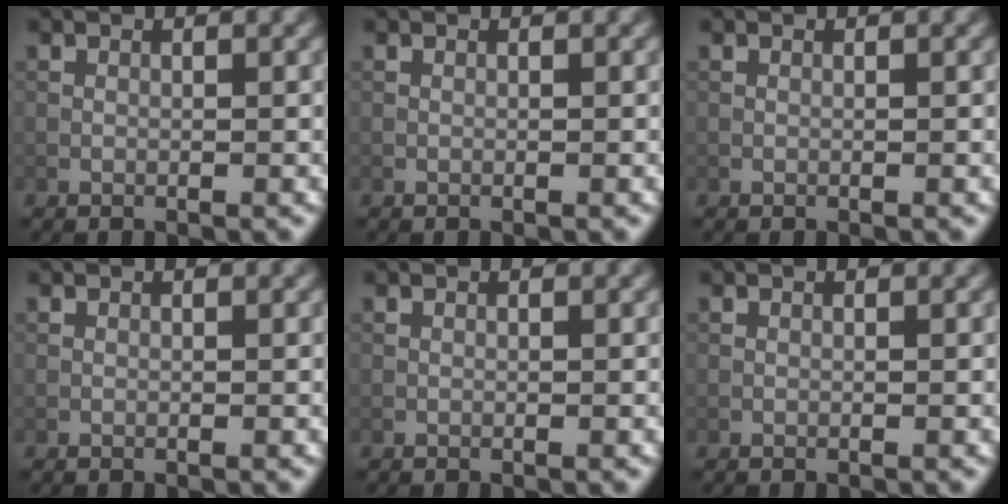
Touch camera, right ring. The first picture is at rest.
{"total": 0.0}
{"total": 0.0}
{"total": 0.0}
{"total": 0.0}
{"total": 0.0}